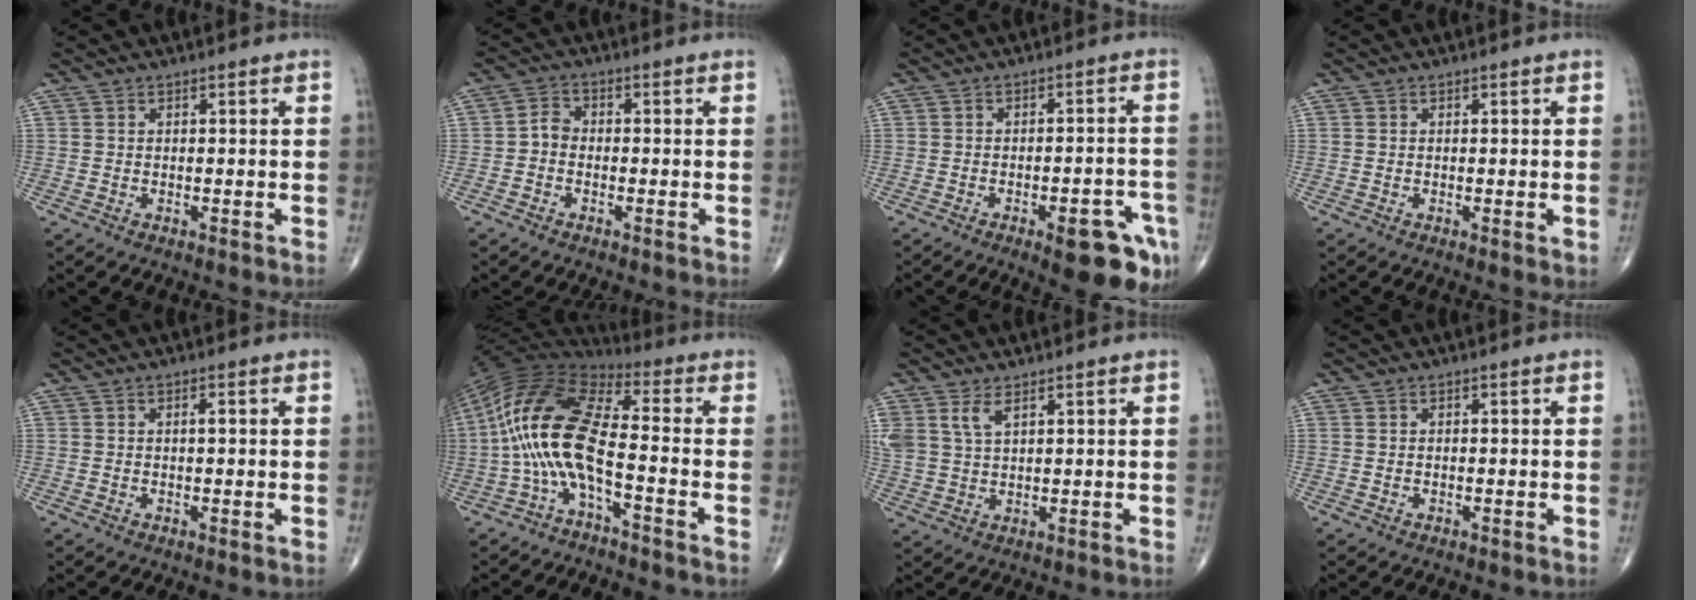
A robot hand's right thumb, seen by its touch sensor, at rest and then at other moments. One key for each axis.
{"total": 2.8, "fx": -0.9, "fy": 2.2, "fz": 1.6, "tx": -0.019, "ty": 0.012, "tz": -0.027}
{"total": 11.6, "fx": -5.8, "fy": 3.7, "fz": 9.3, "tx": -0.094, "ty": 0.026, "tz": -0.066}
{"total": 1.4, "fx": -0.2, "fy": 0.3, "fz": 1.3, "tx": -0.022, "ty": -0.005, "tz": -0.003}
{"total": 1.3, "fx": 0.2, "fy": 0.5, "fz": 1.2, "tx": -0.021, "ty": 0.000, "tz": 0.002}
{"total": 14.9, "fx": -3.7, "fy": 4.8, "fz": 13.6, "tx": -0.291, "ty": 0.057, "tz": -0.081}
{"total": 5.6, "fx": 2.9, "fy": 2.7, "fz": 3.8, "tx": -0.088, "ty": -0.003, "tz": 0.068}
{"total": 0.0}